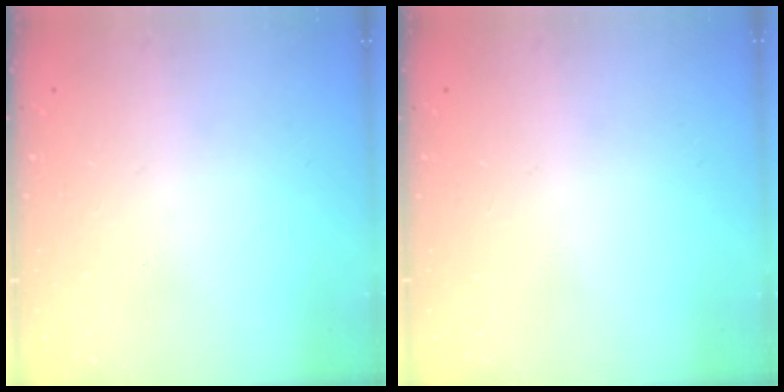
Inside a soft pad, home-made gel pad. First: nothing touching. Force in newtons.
{"total": 0.0}